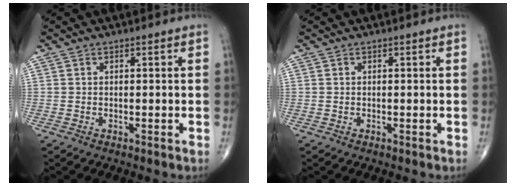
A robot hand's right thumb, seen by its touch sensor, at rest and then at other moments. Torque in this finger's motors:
{"motor_torque": [0.13, 0.17, -0.12, -0.10, 0.02]}